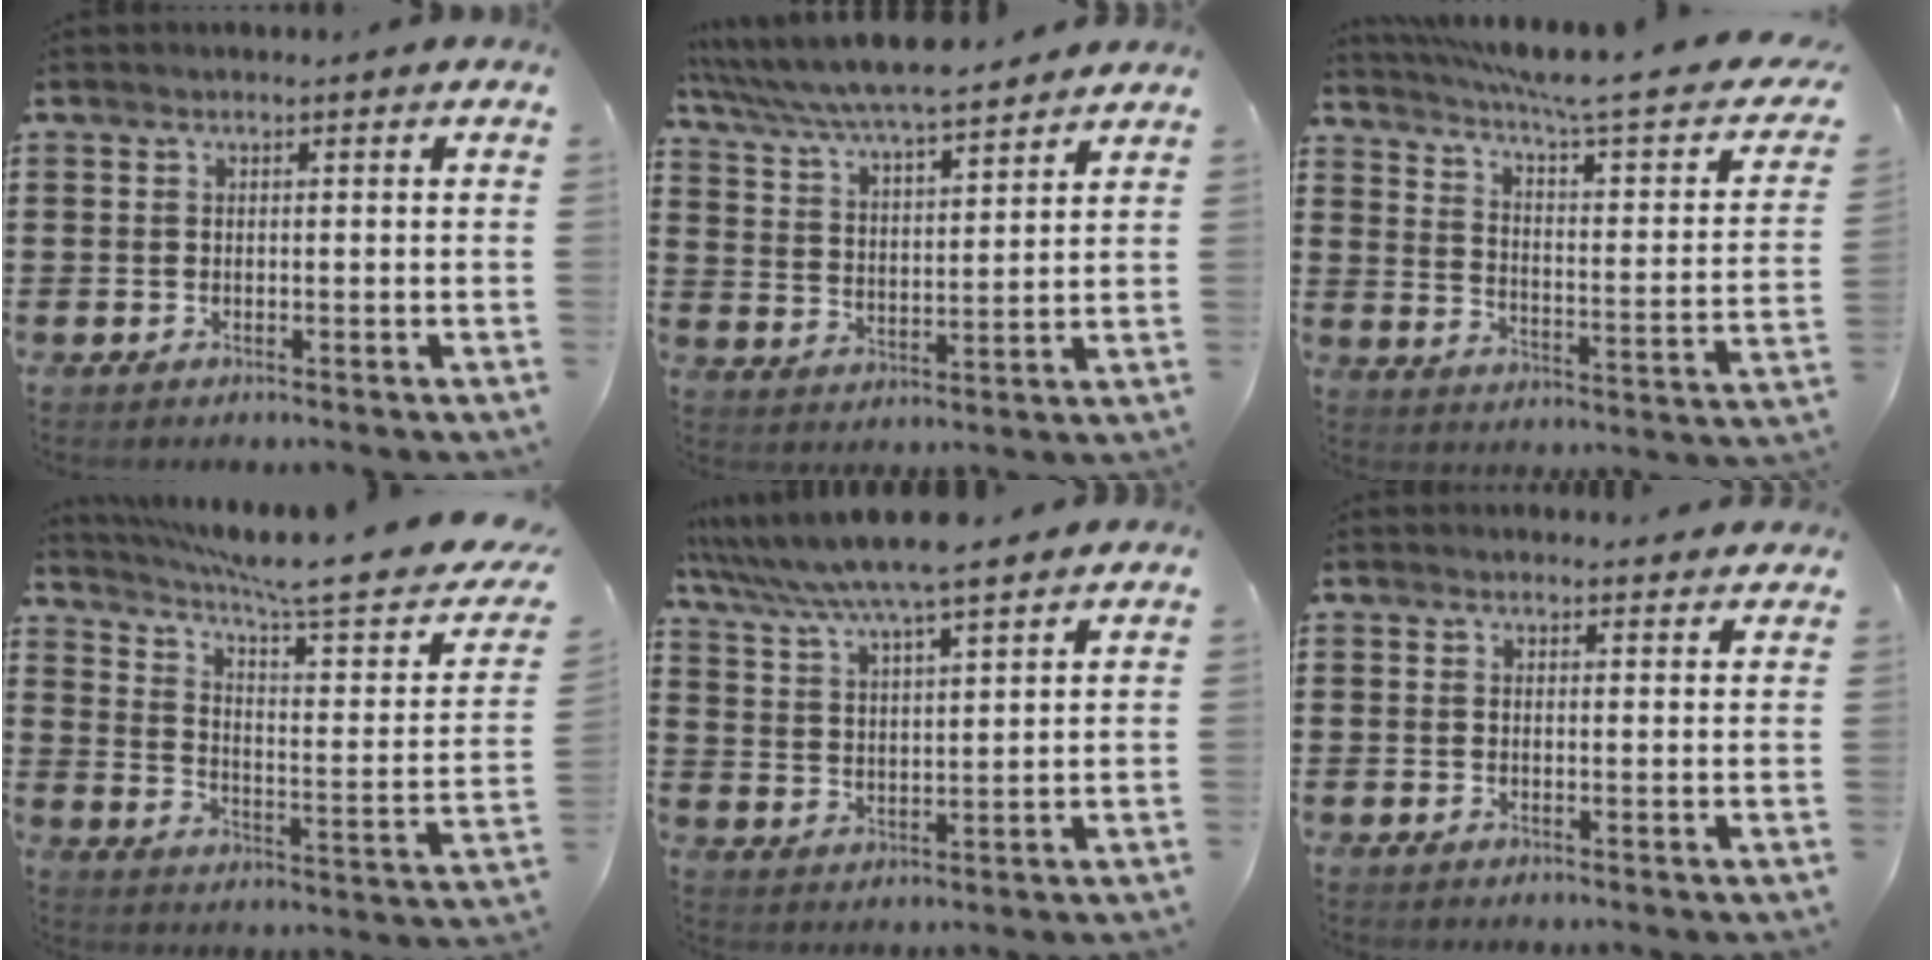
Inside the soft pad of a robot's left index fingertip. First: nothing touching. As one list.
[{"total": 6.1, "force": [5.8, 0.1, 1.9], "torque": [-0.062, -0.037, 0.096]}, {"total": 6.8, "force": [4.8, -0.2, 4.8], "torque": [-0.103, -0.040, 0.072]}, {"total": 8.8, "force": [7.0, 0.3, 5.4], "torque": [-0.116, -0.052, 0.108]}, {"total": 6.9, "force": [6.3, -0.2, 3.0], "torque": [-0.081, -0.031, 0.107]}, {"total": 1.9, "force": [1.9, 0.2, 0.1], "torque": [-0.006, 0.000, 0.036]}]